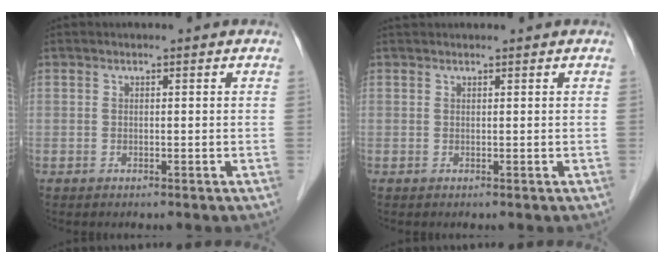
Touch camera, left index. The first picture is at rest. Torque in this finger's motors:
{"motor_torque": [0.12, -0.01, 0.02, 0.00]}